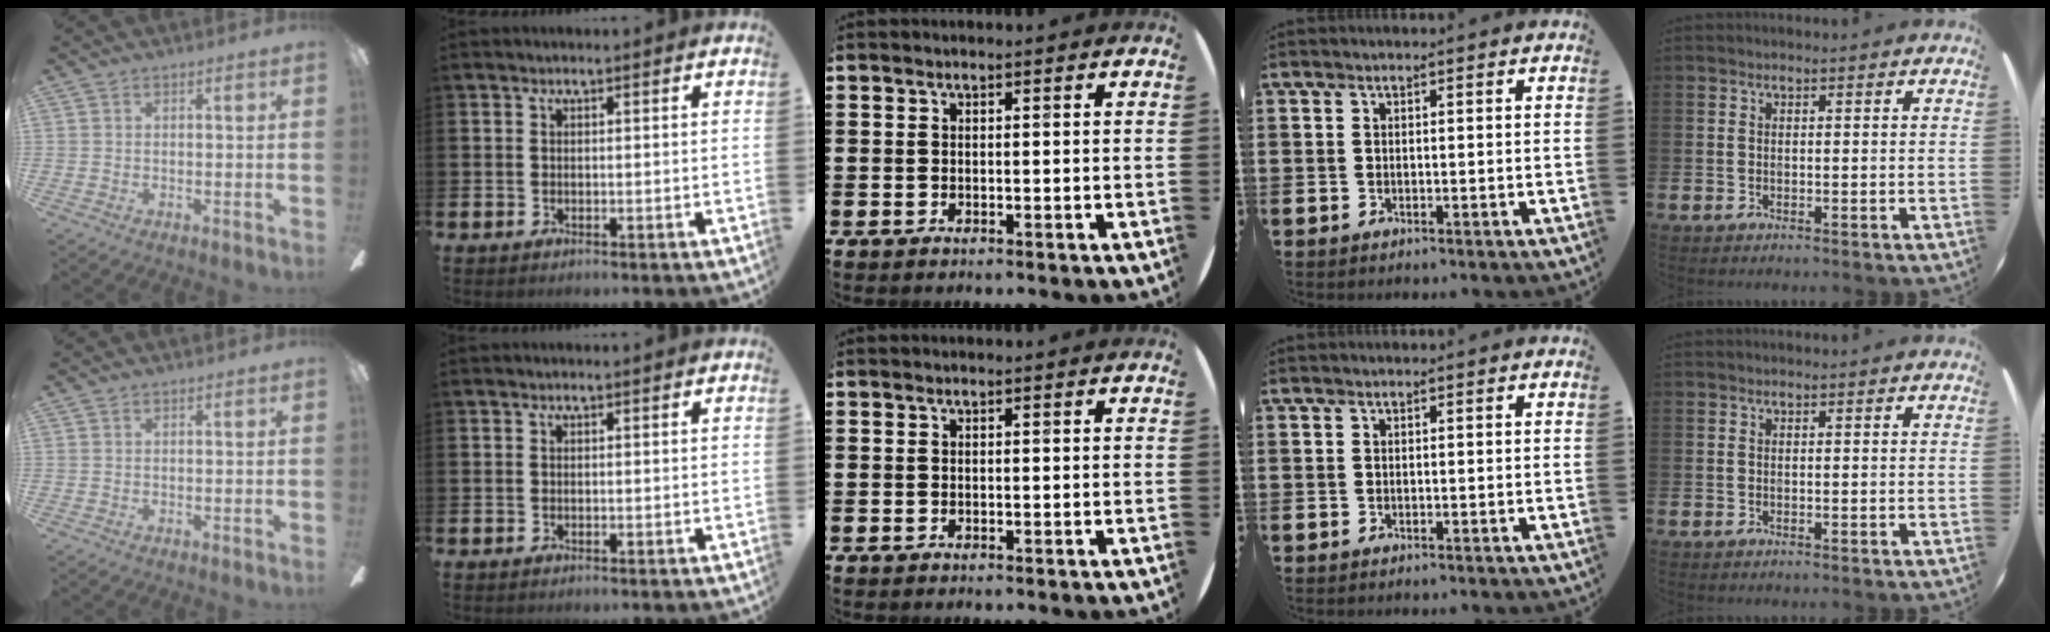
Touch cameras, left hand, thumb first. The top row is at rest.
{}